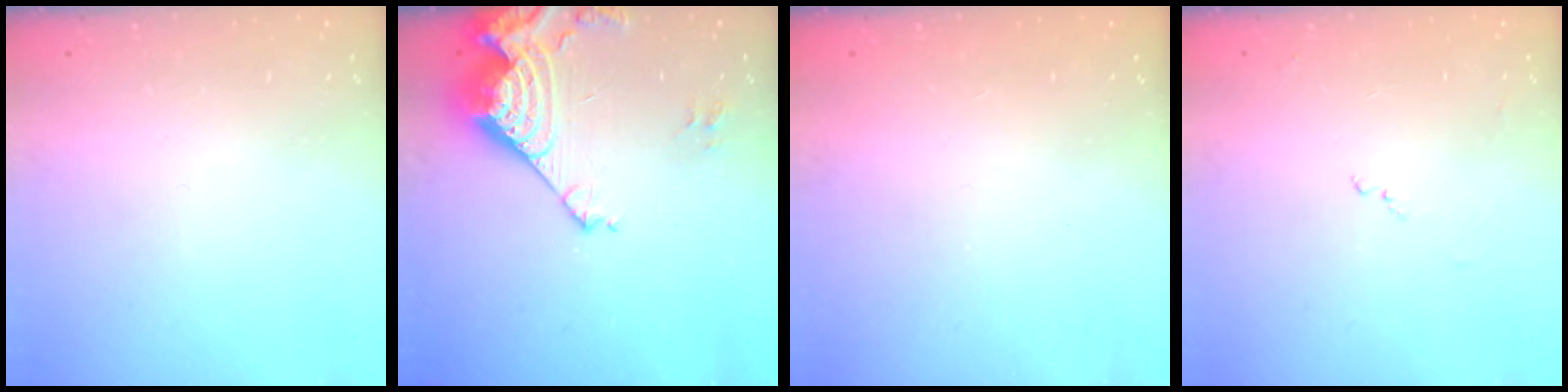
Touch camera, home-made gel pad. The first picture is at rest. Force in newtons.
{"total": 15.3, "press": 15.2, "slide": 1.8}
{"total": 0.9, "press": 0.9, "slide": 0.4}
{"total": 9.4, "press": 9.3, "slide": 0.7}